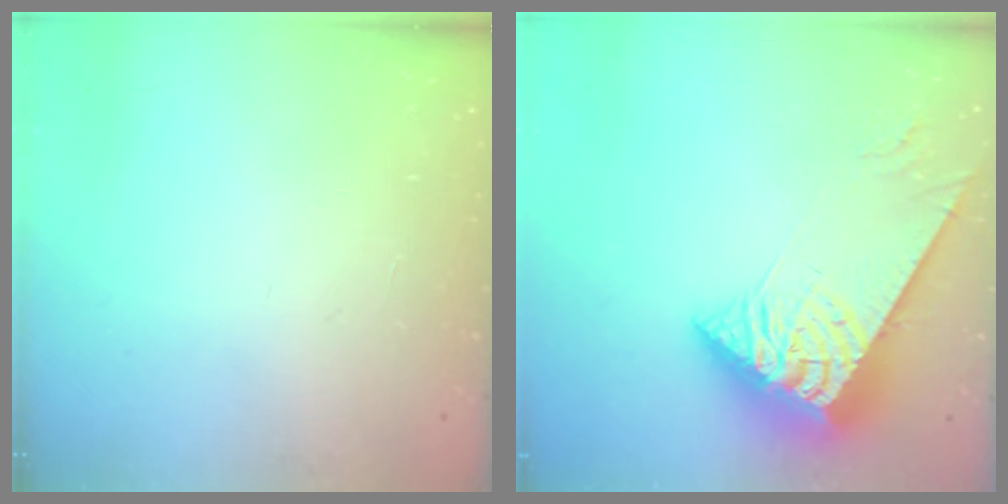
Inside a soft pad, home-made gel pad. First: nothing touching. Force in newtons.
{"total": 8.2, "press": 8.2, "slide": 0.4}